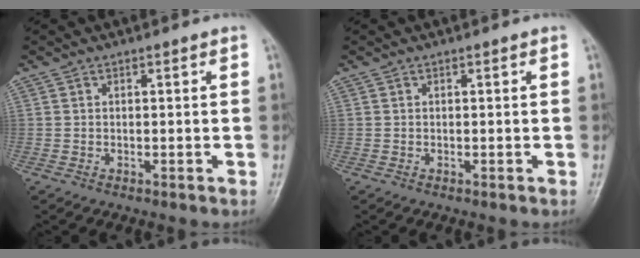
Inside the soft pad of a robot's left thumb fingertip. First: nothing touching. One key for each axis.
{"total": 0.0}